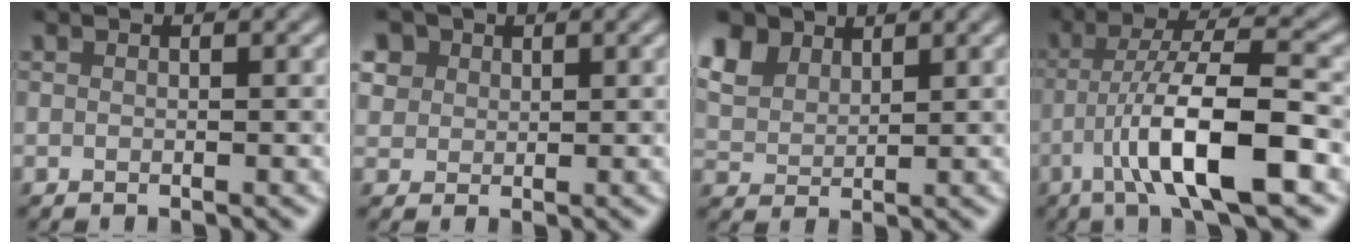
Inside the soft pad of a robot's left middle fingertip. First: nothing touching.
{"total": 5.5, "force": [3.0, 4.0, 2.2], "torque": [-0.061, 0.015, 0.043]}
{"total": 5.3, "force": [3.6, 3.2, 2.3], "torque": [-0.074, 0.004, 0.075]}
{"total": 9.3, "force": [-3.8, 1.9, 8.3], "torque": [-0.140, 0.014, -0.071]}